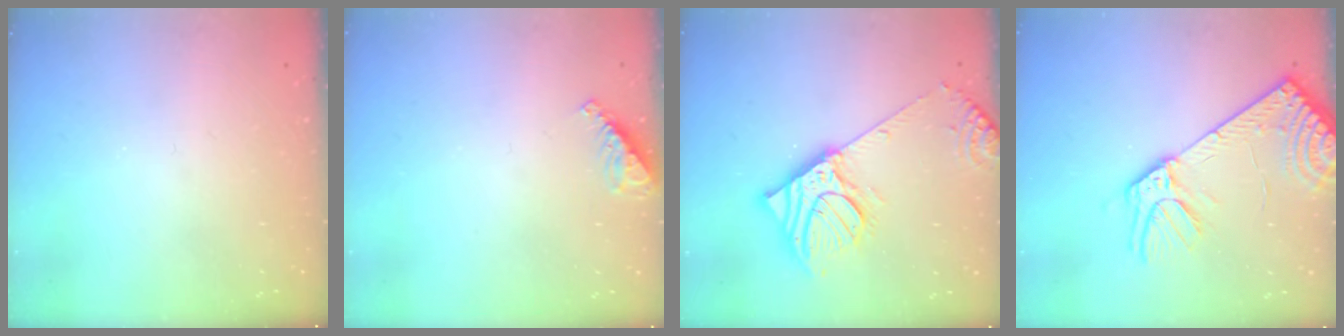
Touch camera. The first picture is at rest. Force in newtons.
{"total": 5.8, "press": 5.8, "slide": 0.8}
{"total": 18.0, "press": 17.7, "slide": 3.7}
{"total": 16.2, "press": 15.8, "slide": 3.4}